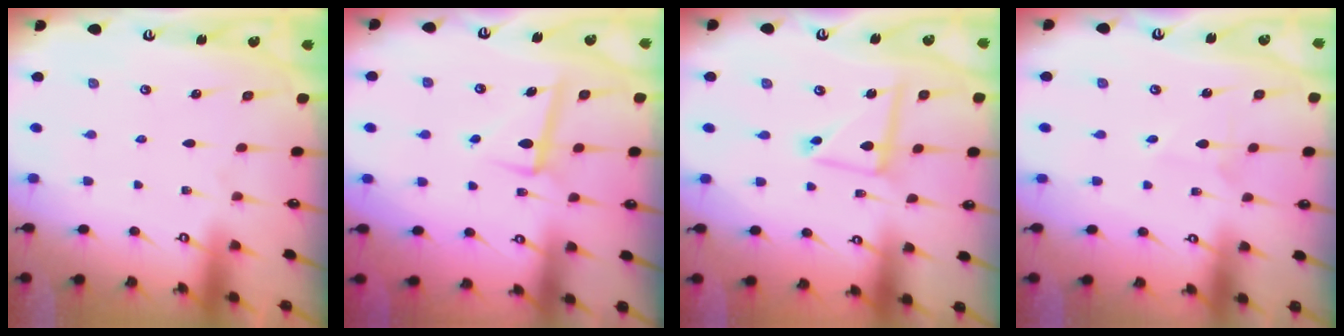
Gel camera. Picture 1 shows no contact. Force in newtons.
{"total": 6.3, "press": 6.1, "slide": 1.4}
{"total": 9.1, "press": 9.1, "slide": 0.8}
{"total": 2.6, "press": 2.6, "slide": 0.2}